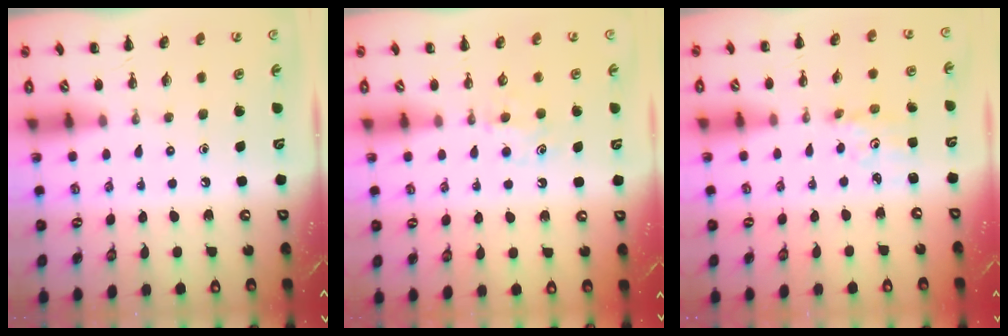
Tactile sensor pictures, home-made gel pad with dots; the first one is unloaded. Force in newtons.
{"total": 4.8, "press": 4.6, "slide": 1.3}
{"total": 1.9, "press": 1.8, "slide": 0.6}